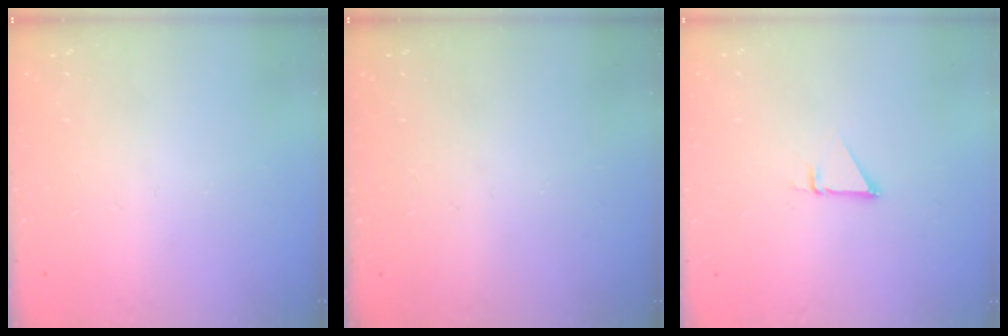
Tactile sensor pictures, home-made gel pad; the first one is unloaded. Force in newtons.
{"total": 0.0}
{"total": 2.3, "press": 2.3, "slide": 0.1}